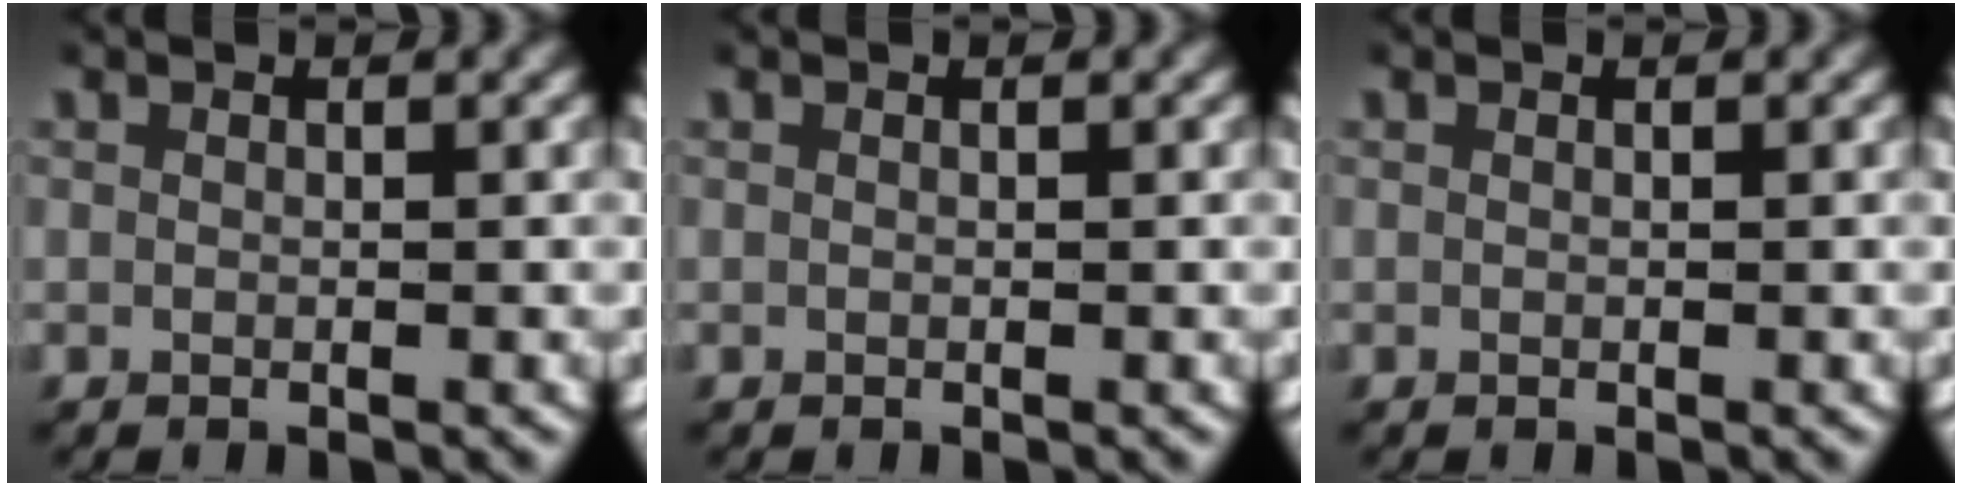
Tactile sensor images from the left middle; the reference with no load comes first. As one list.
[{"total": 0.0}, {"total": 0.0}]